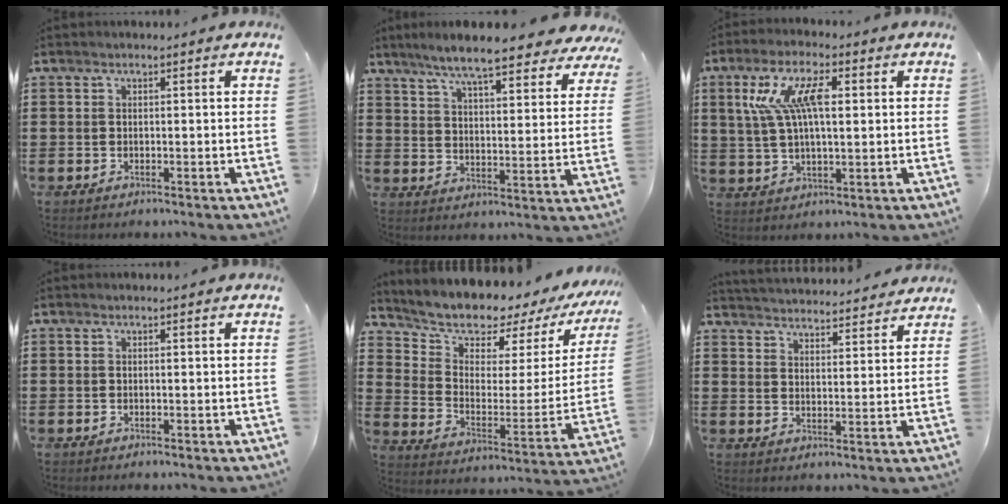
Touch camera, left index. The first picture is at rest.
{"total": 8.4, "force": [7.4, 0.1, 4.0], "torque": [-0.096, -0.039, 0.127]}
{"total": 9.4, "force": [2.7, 3.7, 8.2], "torque": [-0.189, 0.007, 0.039]}
{"total": 0.0}
{"total": 6.1, "force": [5.6, 2.4, 0.6], "torque": [-0.037, -0.057, 0.093]}
{"total": 4.0, "force": [4.0, -0.2, -0.3], "torque": [-0.012, -0.029, 0.069]}